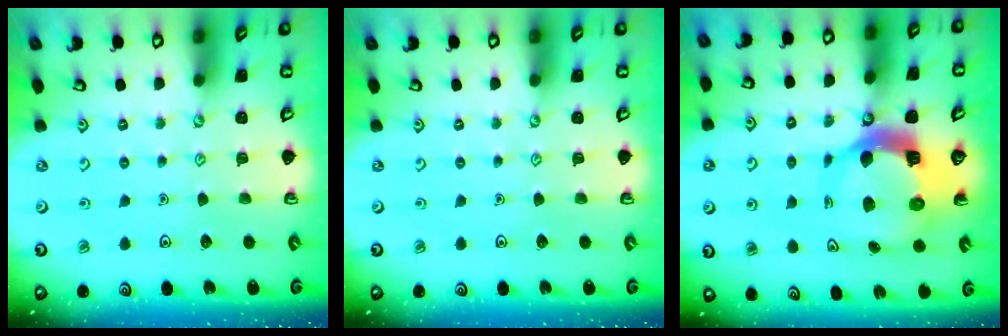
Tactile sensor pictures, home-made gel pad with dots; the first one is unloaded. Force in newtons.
{"total": 0.0}
{"total": 11.1, "press": 11.0, "slide": 1.7}